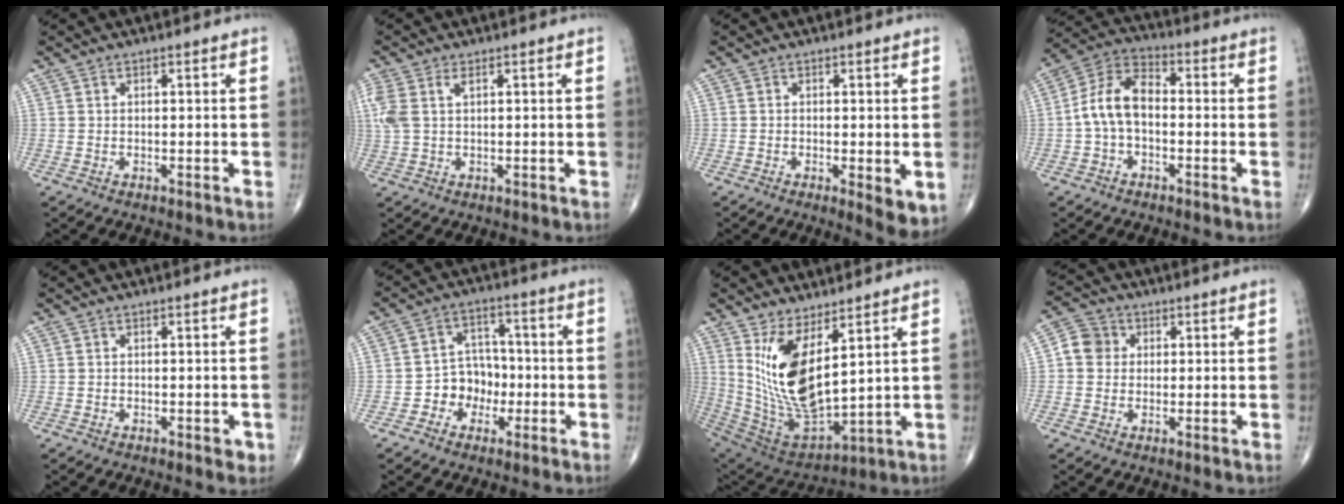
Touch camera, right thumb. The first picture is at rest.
{"total": 5.6, "force": [1.8, 2.8, 4.5], "torque": [-0.135, 0.018, 0.042]}
{"total": 4.8, "force": [-1.0, 1.5, 4.5], "torque": [-0.065, -0.014, -0.016]}
{"total": 9.6, "force": [-1.0, 5.9, 7.5], "torque": [-0.138, 0.035, -0.033]}
{"total": 1.5, "force": [-0.6, 0.7, 1.2], "torque": [-0.011, 0.000, -0.009]}
{"total": 7.3, "force": [-2.3, 6.2, 3.2], "torque": [-0.012, 0.035, -0.047]}
{"total": 15.7, "force": [5.7, 6.3, 13.2], "torque": [-0.246, -0.050, 0.136]}
{"total": 5.2, "force": [0.6, 4.8, 1.8], "torque": [-0.017, 0.009, 0.000]}